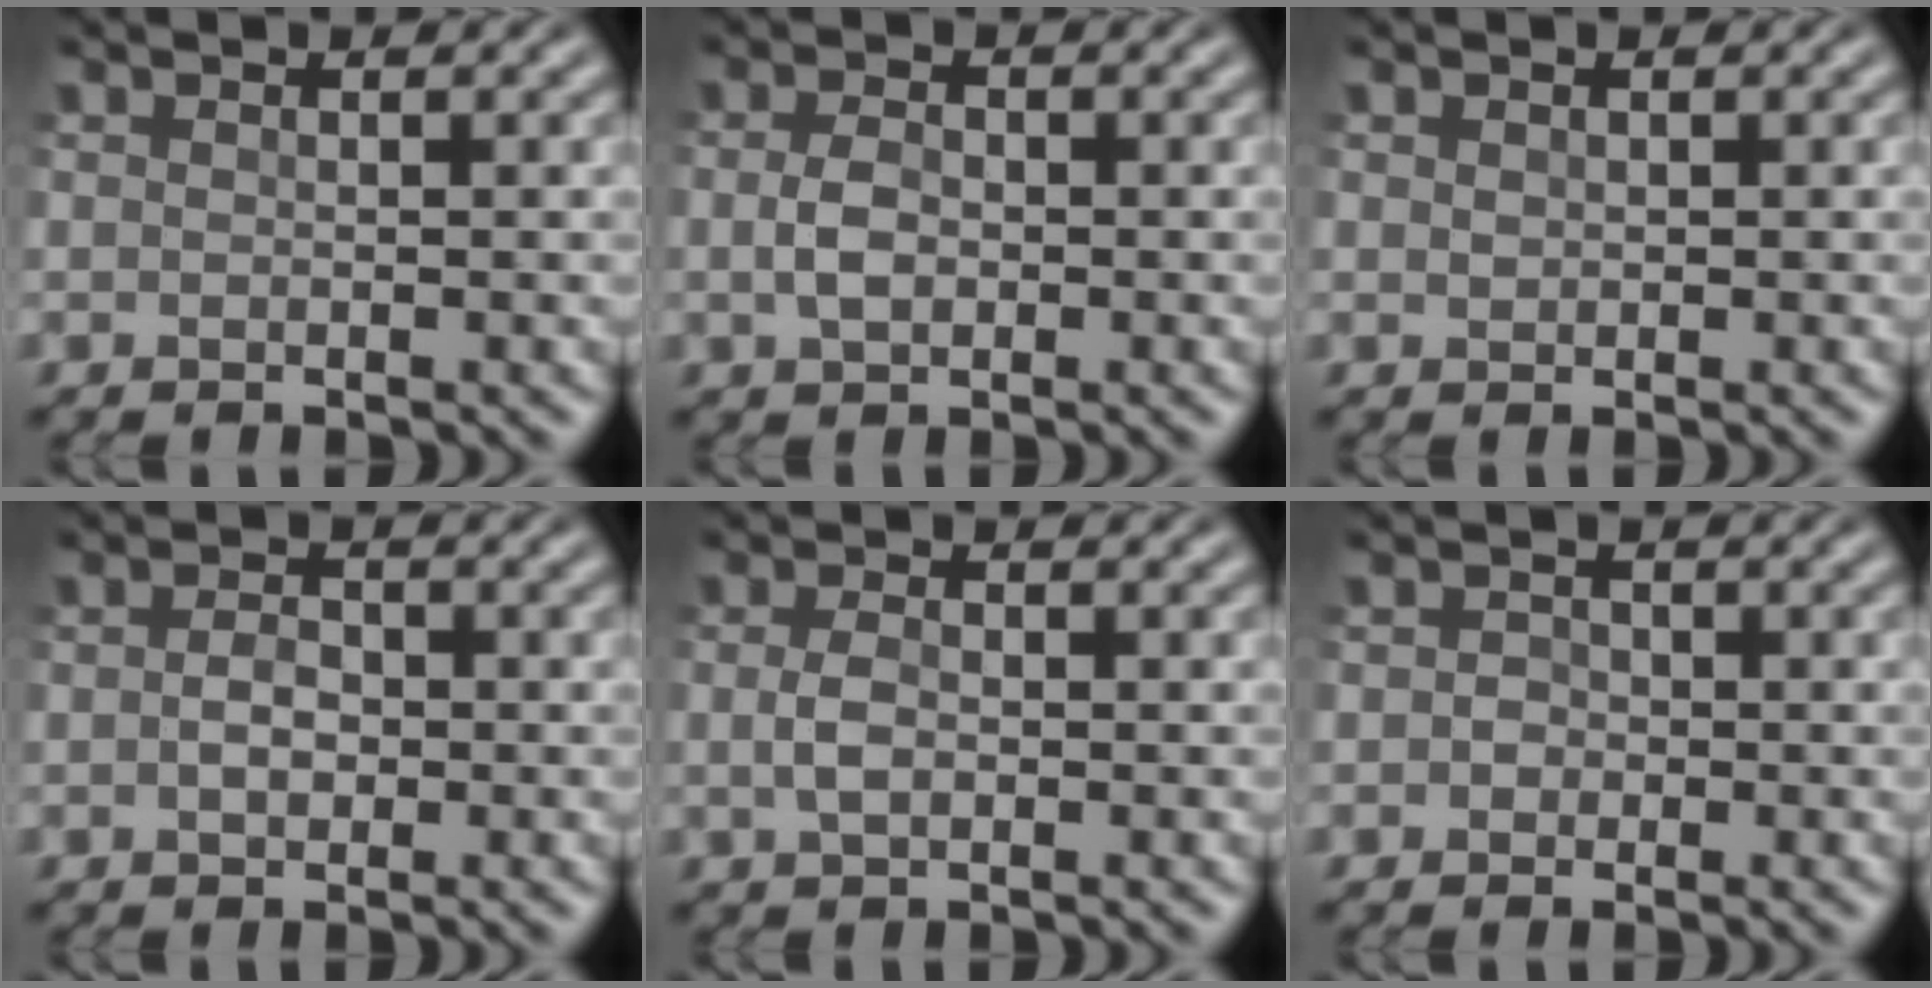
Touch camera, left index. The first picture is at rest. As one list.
[{"total": 2.3, "force": [-0.2, 1.6, 1.7], "torque": [-0.039, 0.001, -0.006]}, {"total": 0.5, "force": [0.2, 0.4, 0.2], "torque": [-0.006, -0.001, 0.006]}, {"total": 1.8, "force": [-0.3, 1.2, 1.3], "torque": [-0.028, 0.002, -0.008]}, {"total": 1.9, "force": [-0.2, 1.1, 1.5], "torque": [-0.036, 0.001, -0.004]}, {"total": 1.1, "force": [-0.2, 1.0, 0.4], "torque": [0.001, -0.002, -0.009]}]